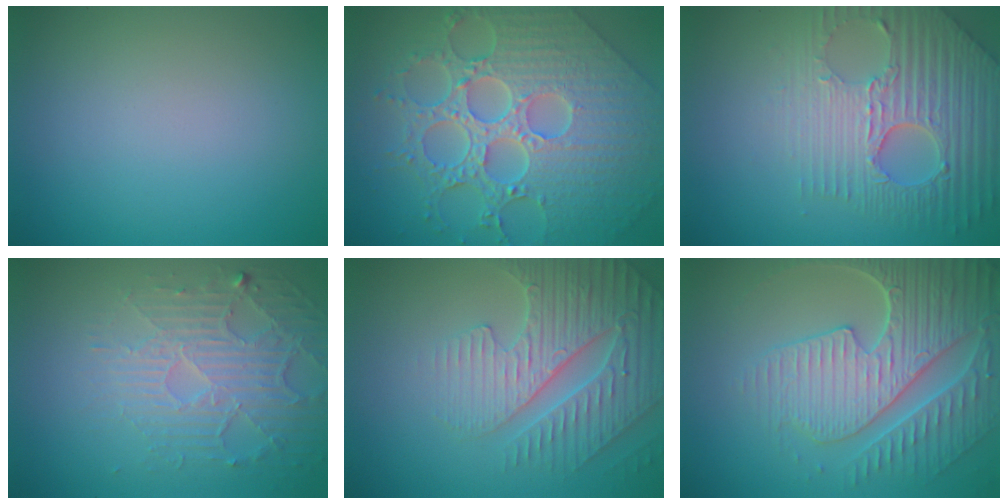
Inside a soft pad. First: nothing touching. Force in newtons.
{"total": 9.4, "press": 6.9, "slide": 6.3}
{"total": 7.4, "press": 5.4, "slide": 5.1}
{"total": 5.0, "press": 3.4, "slide": 3.6}
{"total": 4.7, "press": 4.6, "slide": 1.1}
{"total": 7.5, "press": 5.9, "slide": 4.7}